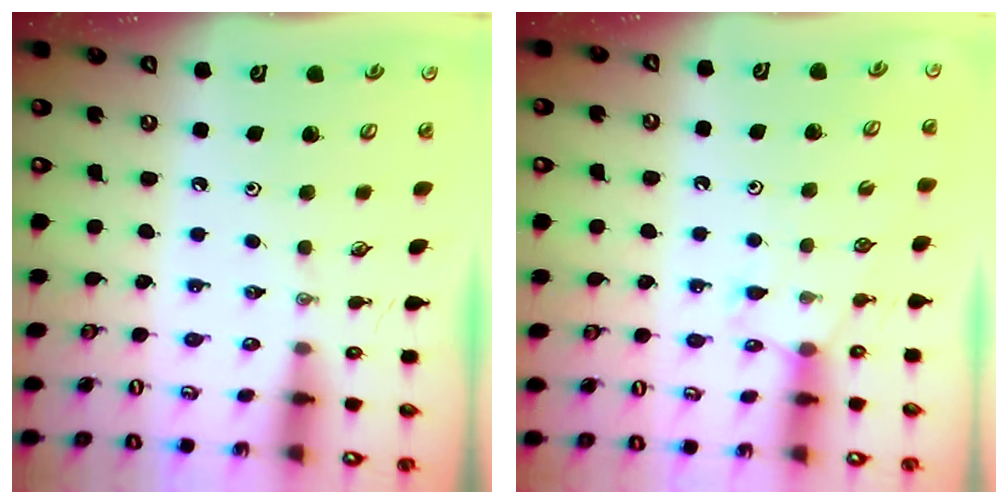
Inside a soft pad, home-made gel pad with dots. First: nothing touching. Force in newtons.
{"total": 4.4, "press": 4.3, "slide": 0.5}